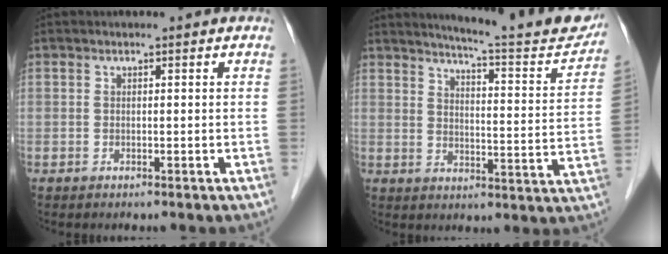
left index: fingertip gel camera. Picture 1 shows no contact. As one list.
[{"total": 17.8, "force": [16.4, 0.9, 6.9], "torque": [-0.094, -0.061, 0.201]}]